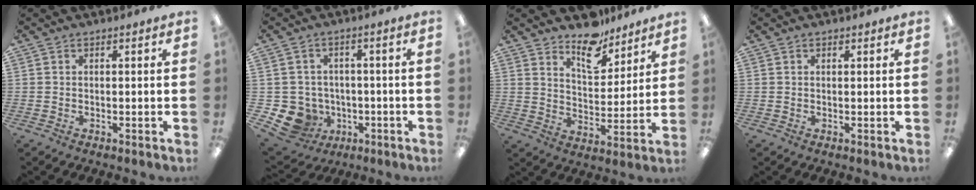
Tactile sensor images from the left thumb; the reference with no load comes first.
{"total": 7.9, "force": [-2.8, 7.1, 1.9], "torque": [-0.068, 0.008, -0.043]}
{"total": 11.4, "force": [9.1, 5.1, 4.6], "torque": [-0.056, -0.066, 0.162]}
{"total": 0.6, "force": [0.4, 0.4, 0.2], "torque": [0.003, -0.003, 0.005]}